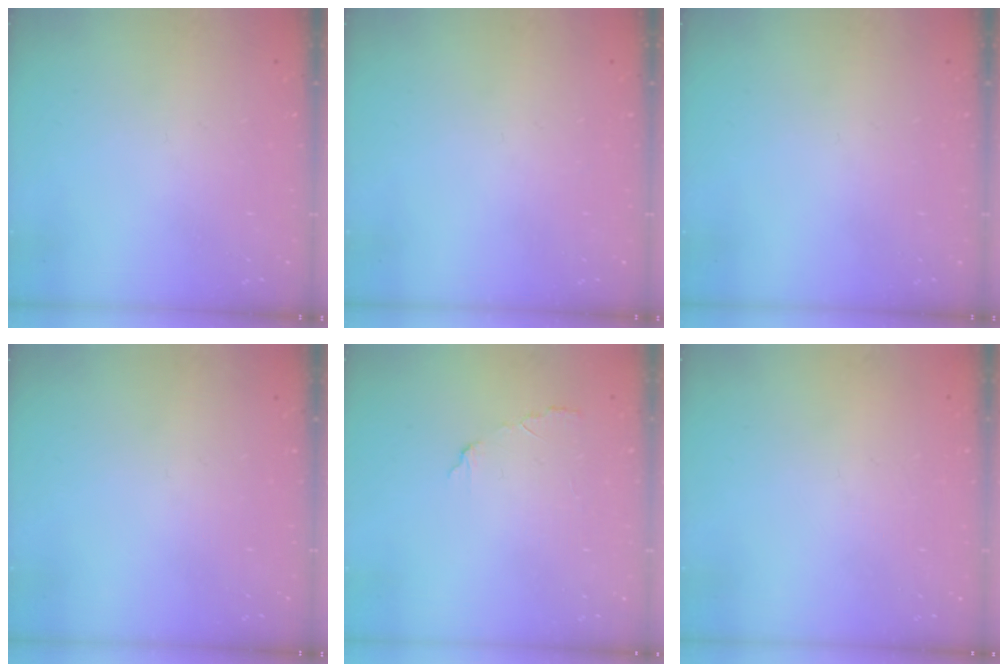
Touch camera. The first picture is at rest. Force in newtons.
{"total": 0.0}
{"total": 0.0}
{"total": 0.0}
{"total": 3.7, "press": 3.7, "slide": 0.2}
{"total": 2.3, "press": 2.3, "slide": 0.1}